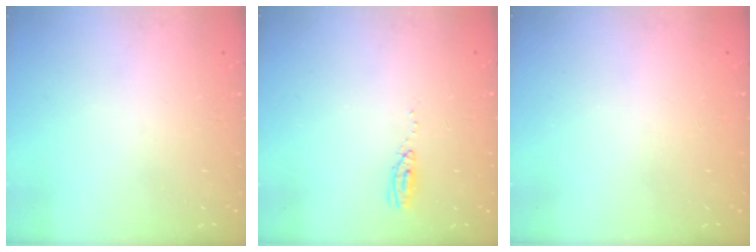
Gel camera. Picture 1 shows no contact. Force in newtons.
{"total": 3.7, "press": 3.4, "slide": 1.5}
{"total": 2.7, "press": 2.0, "slide": 1.8}